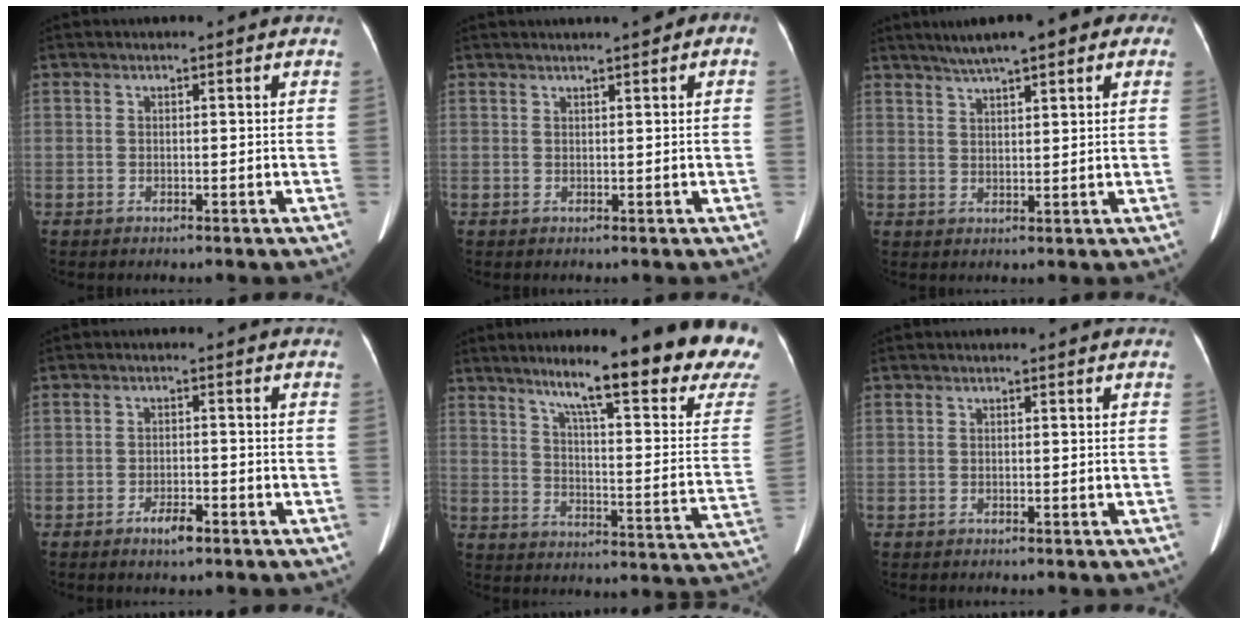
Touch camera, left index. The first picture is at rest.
{"total": 3.4, "force": [1.7, 0.8, 2.8], "torque": [-0.040, 0.024, 0.022]}
{"total": 9.8, "force": [6.4, 2.3, 7.0], "torque": [-0.101, 0.036, 0.088]}
{"total": 2.8, "force": [-1.9, 0.8, 1.9], "torque": [-0.035, 0.000, -0.033]}
{"total": 23.4, "force": [18.3, 0.9, 14.6], "torque": [-0.198, -0.060, 0.234]}
{"total": 0.0}